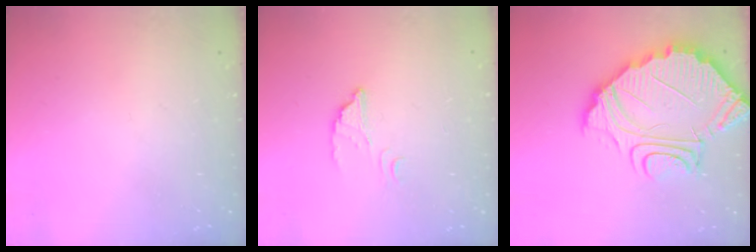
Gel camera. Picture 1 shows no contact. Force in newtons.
{"total": 2.4, "press": 2.4, "slide": 0.1}
{"total": 15.6, "press": 15.5, "slide": 1.7}